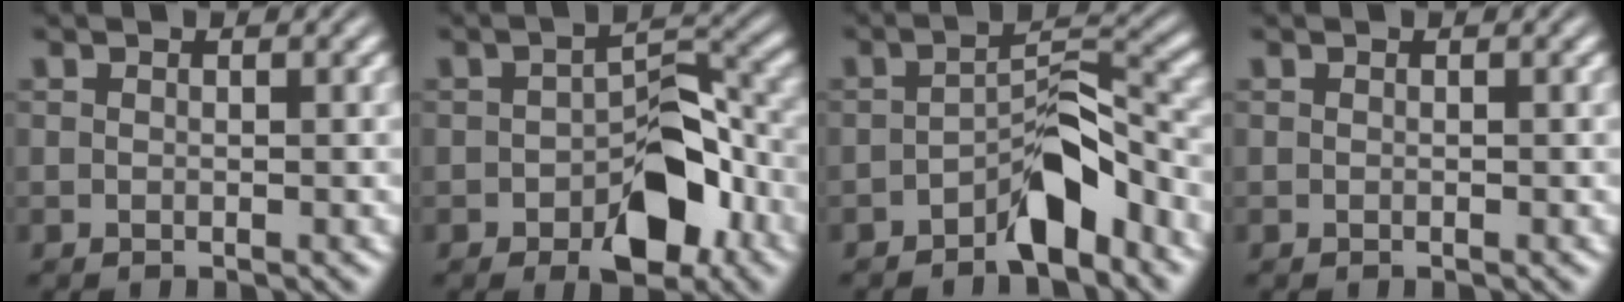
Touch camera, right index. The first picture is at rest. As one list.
[{"total": 5.6, "force": [-2.2, 2.3, 4.5], "torque": [-0.042, -0.007, -0.031]}, {"total": 3.9, "force": [-2.6, 0.1, 2.9], "torque": [-0.025, -0.003, -0.039]}, {"total": 0.0}]